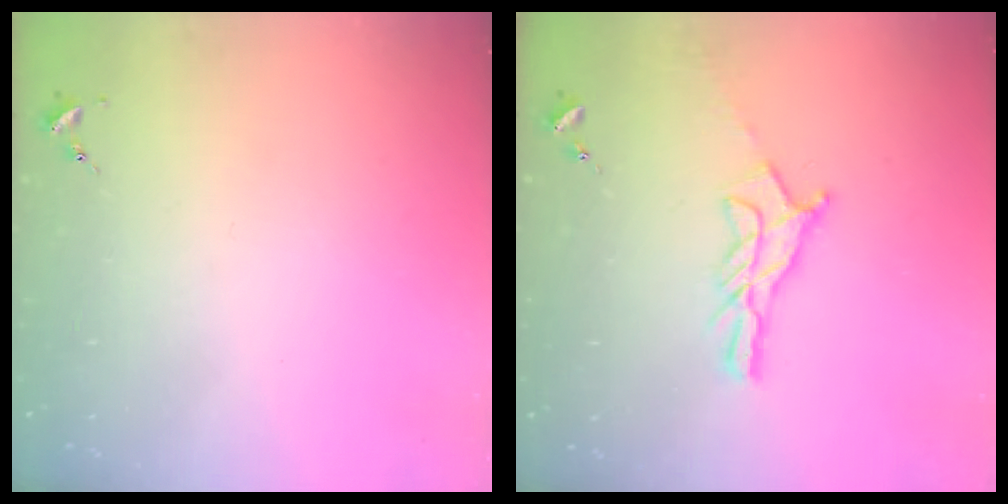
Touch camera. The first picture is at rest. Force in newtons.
{"total": 11.2, "press": 11.1, "slide": 0.7}